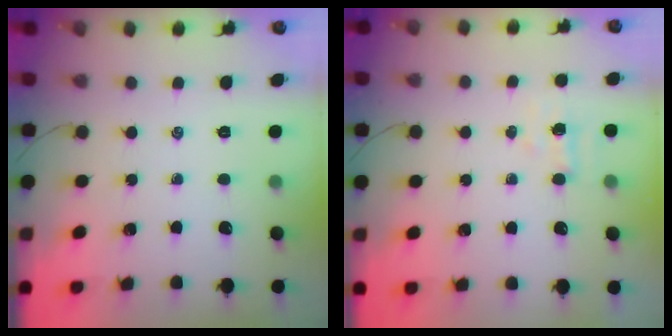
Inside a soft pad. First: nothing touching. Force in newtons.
{"total": 2.7, "press": 2.6, "slide": 0.7}